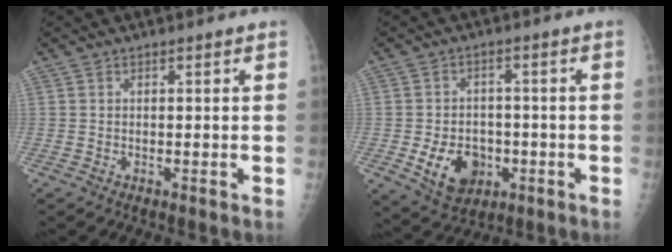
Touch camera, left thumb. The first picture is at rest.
{"total": 9.3, "force": [-2.5, 7.1, 5.4], "torque": [-0.062, 0.005, -0.031]}